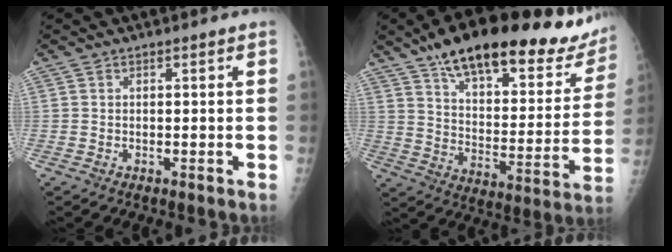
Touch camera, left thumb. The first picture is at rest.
{"total": 30.0, "force": [21.1, 10.2, 18.7], "torque": [-0.239, -0.054, 0.298]}